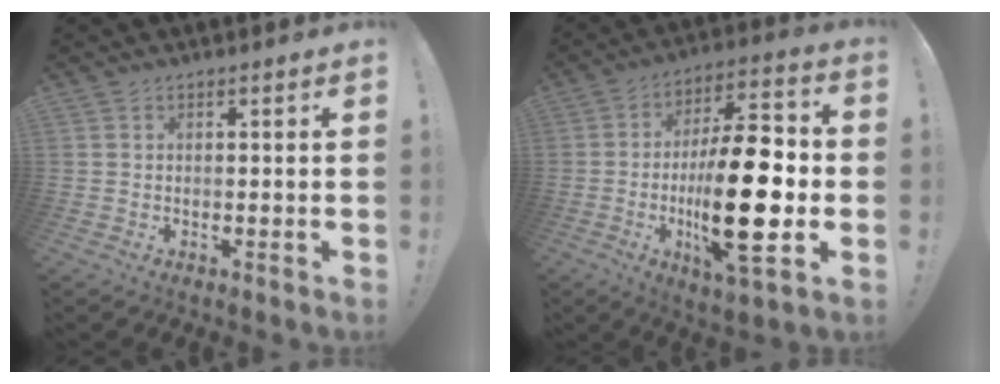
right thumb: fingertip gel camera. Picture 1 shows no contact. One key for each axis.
{"total": 24.6, "fx": -3.8, "fy": 8.1, "fz": 22.9, "tx": -0.405, "ty": 0.005, "tz": -0.061}